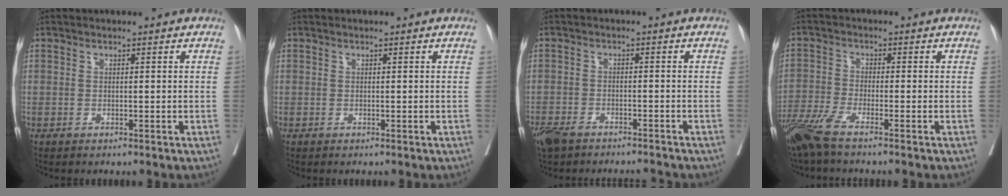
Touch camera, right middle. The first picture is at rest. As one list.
[{"total": 0.0}, {"total": 8.4, "force": [-7.2, 1.9, 3.9], "torque": [-0.070, -0.005, -0.116]}, {"total": 7.1, "force": [-5.5, 0.1, 4.5], "torque": [-0.092, -0.020, -0.108]}]